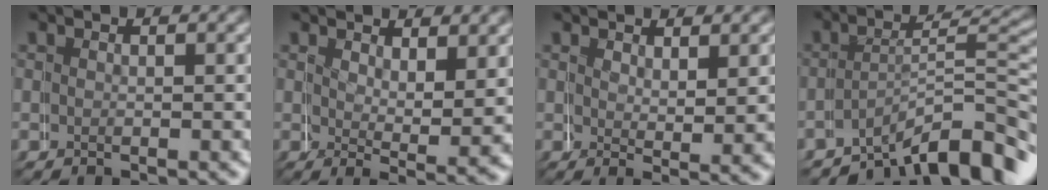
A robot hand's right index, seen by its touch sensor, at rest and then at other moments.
{"total": 4.0, "force": [1.0, 1.5, 3.5], "torque": [-0.056, -0.025, 0.021]}
{"total": 2.4, "force": [1.2, 0.6, 2.0], "torque": [-0.032, -0.016, 0.024]}
{"total": 8.7, "force": [-6.1, 3.4, 5.2], "torque": [-0.069, -0.010, -0.085]}